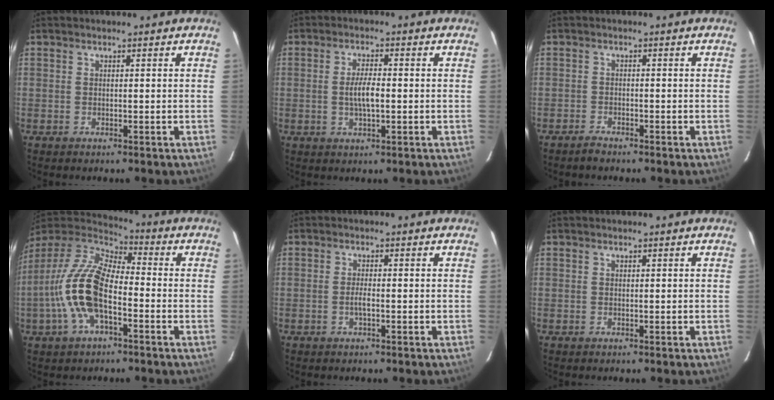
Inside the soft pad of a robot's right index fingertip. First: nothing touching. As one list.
[{"total": 4.5, "force": [-0.5, 1.3, 4.2], "torque": [-0.080, 0.000, -0.006]}, {"total": 1.8, "force": [-1.7, 0.4, 0.3], "torque": [-0.016, -0.002, -0.033]}, {"total": 16.6, "force": [-4.6, 7.4, 14.1], "torque": [-0.287, 0.001, -0.095]}, {"total": 1.6, "force": [-0.4, 0.3, 1.6], "torque": [-0.031, 0.002, -0.008]}, {"total": 0.0}]